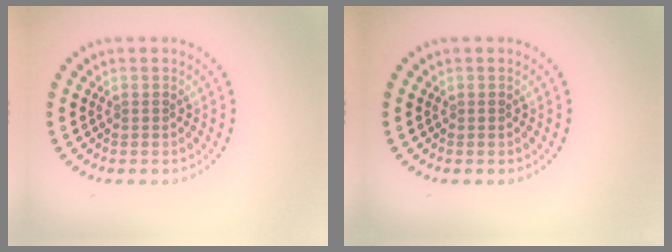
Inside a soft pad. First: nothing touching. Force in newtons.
{"total": 0.0}